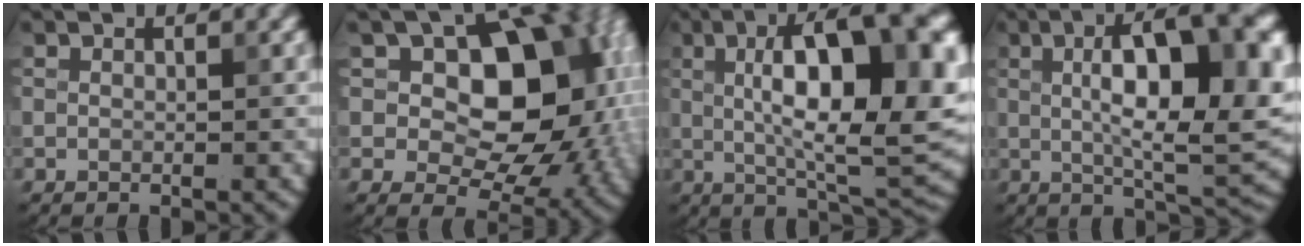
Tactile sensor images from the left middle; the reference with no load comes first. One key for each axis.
{"total": 13.7, "fx": 2.7, "fy": 9.3, "fz": 9.7, "tx": -0.088, "ty": 0.027, "tz": 0.038}
{"total": 13.9, "fx": 2.5, "fy": 4.5, "fz": 12.9, "tx": -0.183, "ty": 0.012, "tz": 0.033}
{"total": 12.3, "fx": 2.3, "fy": 3.8, "fz": 11.5, "tx": -0.164, "ty": 0.011, "tz": 0.034}